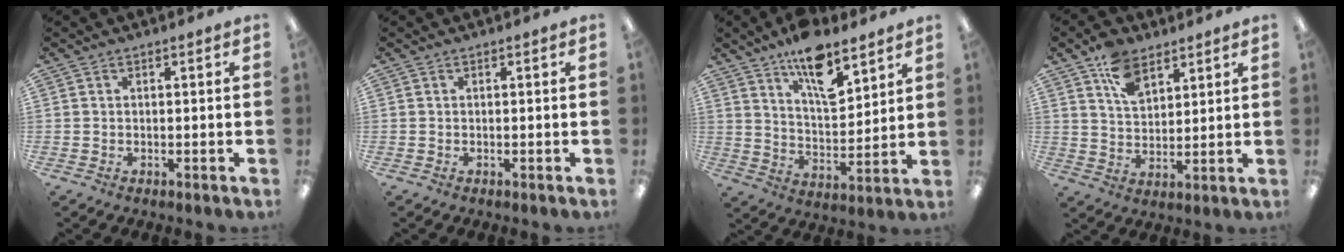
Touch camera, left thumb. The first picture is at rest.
{"total": 0.0}
{"total": 13.9, "force": [9.7, 5.5, 8.3], "torque": [-0.128, -0.053, 0.167]}
{"total": 9.2, "force": [5.9, 5.4, 4.6], "torque": [-0.085, -0.019, 0.111]}